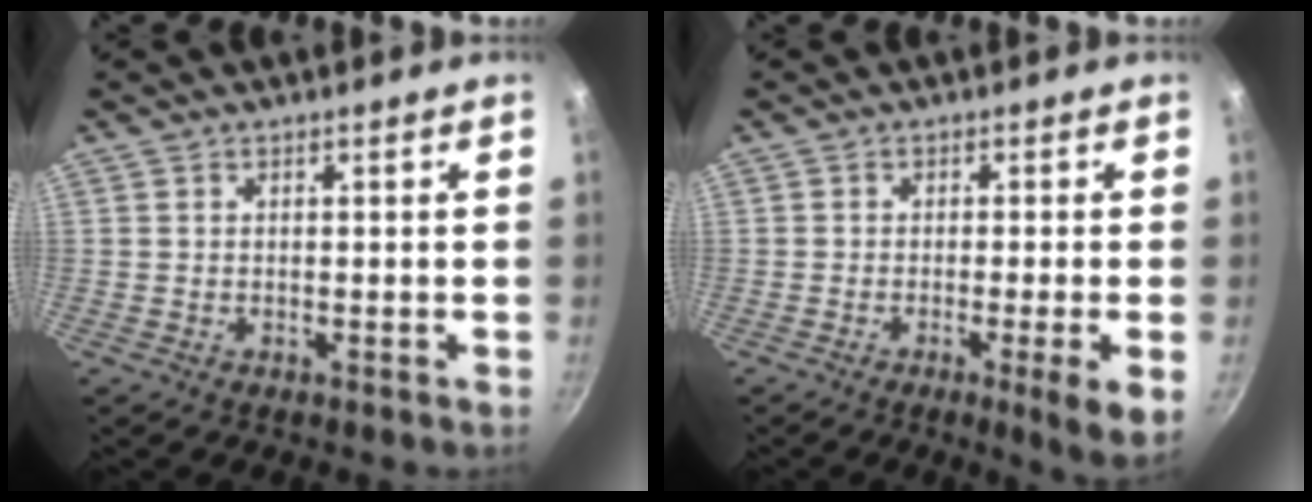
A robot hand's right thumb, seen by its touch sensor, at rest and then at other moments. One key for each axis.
{"total": 5.9, "fx": -1.8, "fy": 0.3, "fz": 5.6, "tx": -0.087, "ty": 0.000, "tz": -0.027}